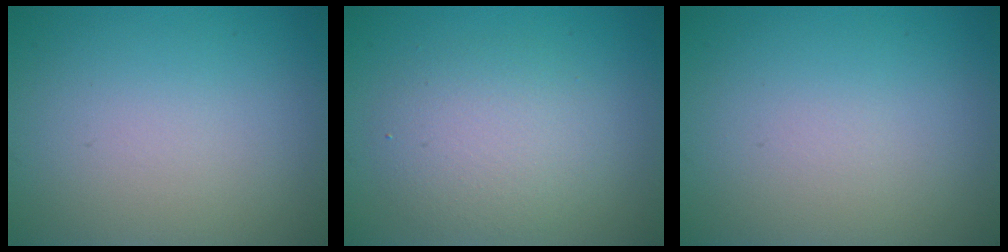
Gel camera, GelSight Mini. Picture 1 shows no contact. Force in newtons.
{"total": 3.7, "press": 3.7, "slide": 0.3}
{"total": 0.0}